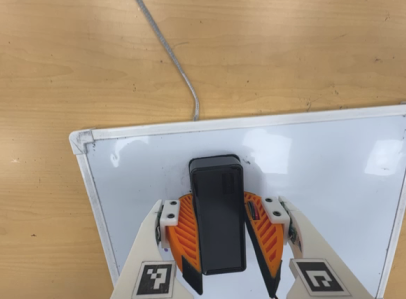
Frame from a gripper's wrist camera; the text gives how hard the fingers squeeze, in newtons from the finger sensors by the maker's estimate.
{"total": 16.1, "left": 18.2, "right": 14.1}